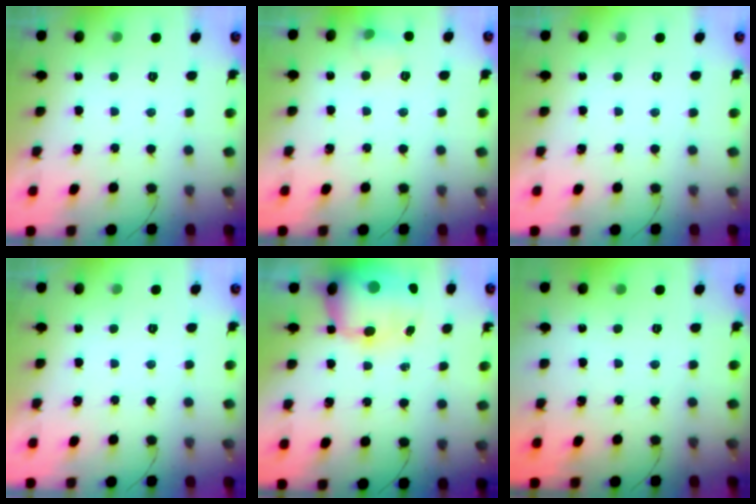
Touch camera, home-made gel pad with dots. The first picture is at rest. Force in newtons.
{"total": 6.2, "press": 6.0, "slide": 1.6}
{"total": 0.0}
{"total": 0.0}
{"total": 15.8, "press": 15.4, "slide": 3.6}
{"total": 0.0}